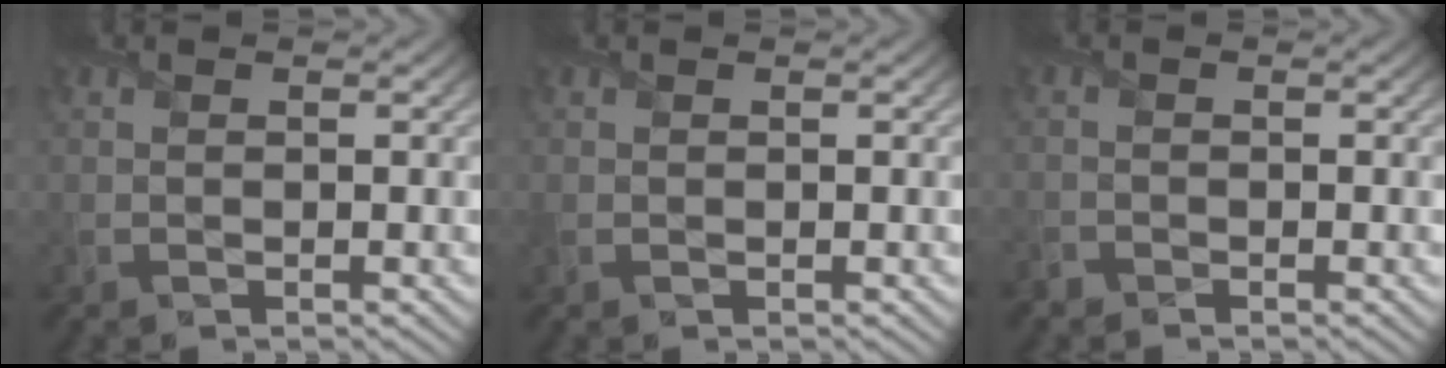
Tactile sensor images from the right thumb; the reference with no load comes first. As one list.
[{"total": 0.8, "force": [0.0, 0.6, 0.5], "torque": [-0.017, -0.001, 0.001]}, {"total": 1.3, "force": [-1.2, 0.4, 0.0], "torque": [-0.002, -0.002, -0.028]}]